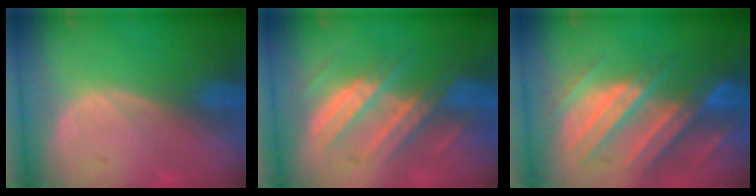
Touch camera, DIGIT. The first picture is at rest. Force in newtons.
{"total": 7.8, "press": 7.8, "slide": 0.3}
{"total": 11.1, "press": 9.9, "slide": 5.1}